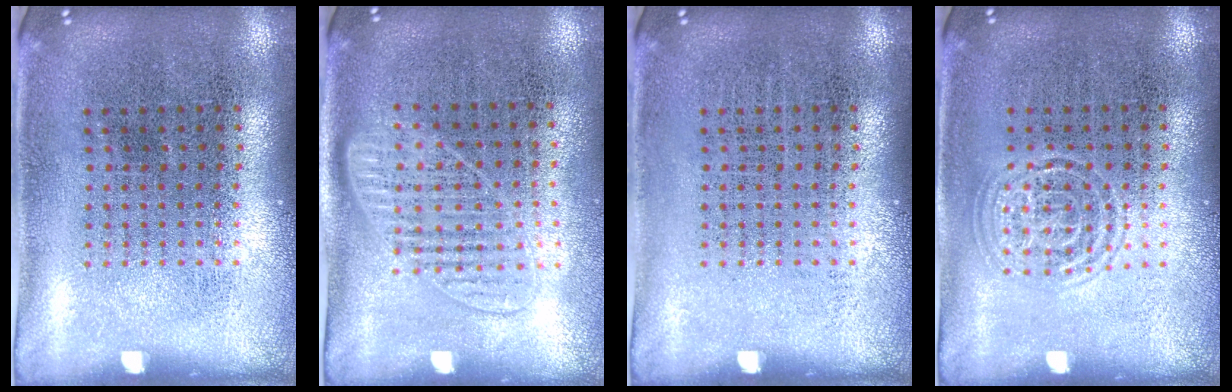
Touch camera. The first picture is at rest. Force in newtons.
{"total": 1.3, "press": 1.2, "slide": 0.5}
{"total": 0.0}
{"total": 1.4, "press": 1.3, "slide": 0.3}